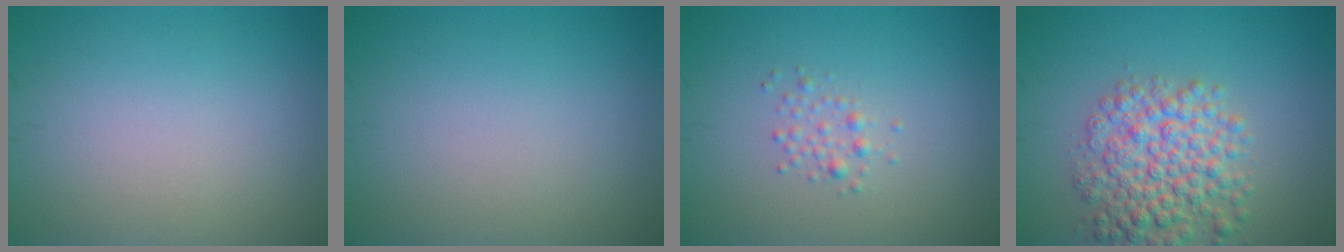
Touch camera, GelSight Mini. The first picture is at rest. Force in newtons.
{"total": 0.0}
{"total": 1.3, "press": 1.3, "slide": 0.0}
{"total": 6.5, "press": 6.5, "slide": 0.2}